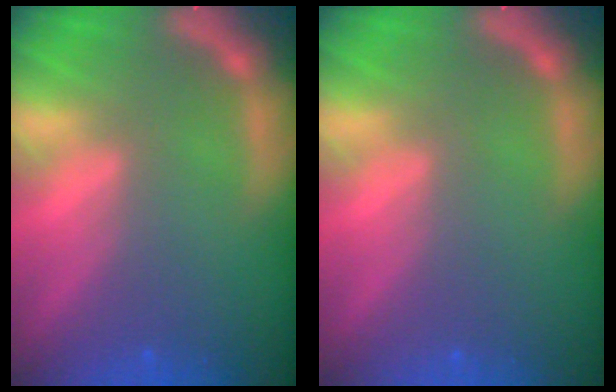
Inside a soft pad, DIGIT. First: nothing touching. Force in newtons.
{"total": 0.0}